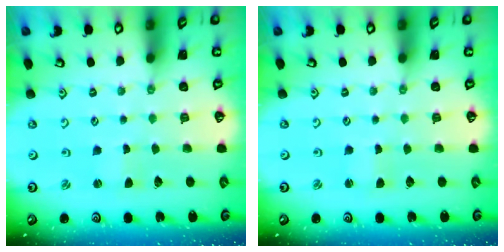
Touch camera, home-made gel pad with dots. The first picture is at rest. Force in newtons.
{"total": 1.0, "press": 1.0, "slide": 0.0}